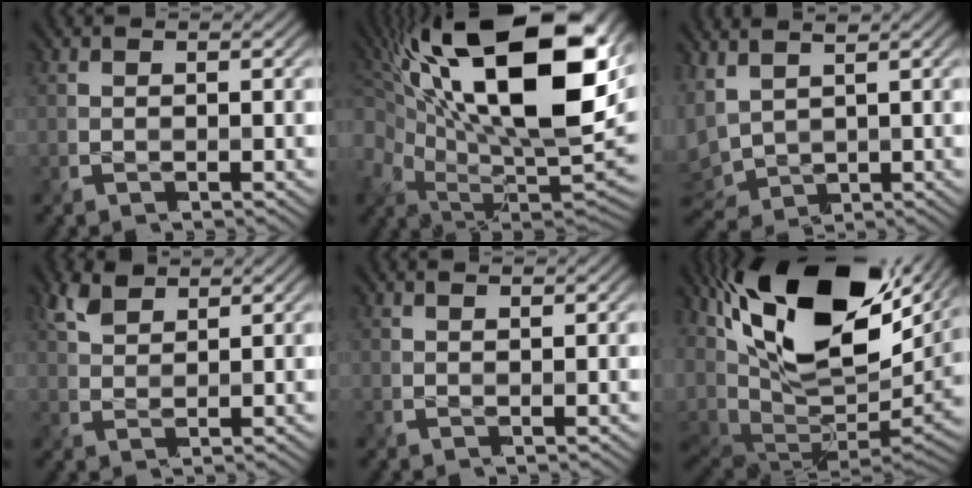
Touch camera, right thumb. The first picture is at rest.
{"total": 22.0, "force": [6.5, 10.4, 18.2], "torque": [-0.328, 0.024, 0.109]}
{"total": 5.8, "force": [1.9, 3.3, 4.4], "torque": [-0.139, 0.003, 0.039]}
{"total": 3.7, "force": [2.5, 1.7, 2.1], "torque": [-0.055, 0.007, 0.053]}
{"total": 0.6, "force": [0.5, 0.0, 0.4], "torque": [-0.011, 0.001, 0.009]}
{"total": 19.6, "force": [6.7, 9.9, 15.5], "torque": [-0.312, -0.001, 0.133]}